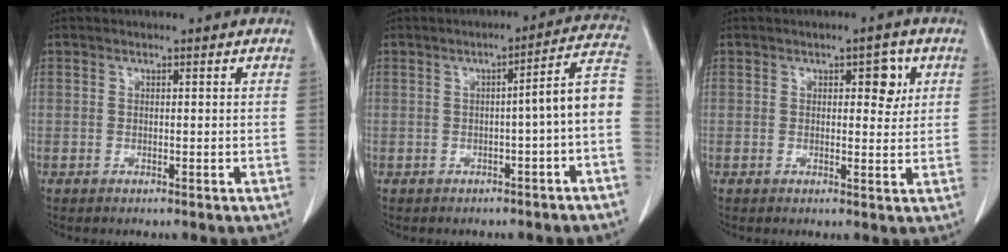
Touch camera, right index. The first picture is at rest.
{"total": 7.0, "force": [-1.9, -0.1, 6.7], "torque": [-0.075, 0.024, -0.028]}
{"total": 3.6, "force": [1.3, 1.7, 2.8], "torque": [-0.032, 0.005, 0.017]}